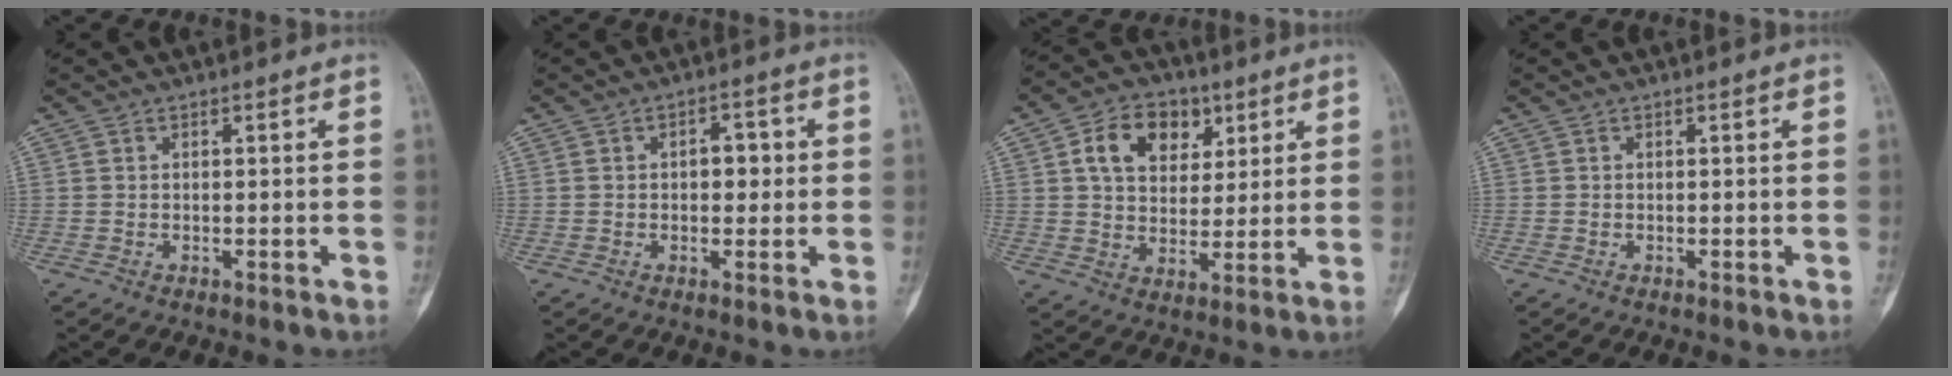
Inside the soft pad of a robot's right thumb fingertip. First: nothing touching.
{"total": 3.9, "force": [0.3, 2.4, 3.0], "torque": [-0.024, 0.007, 0.001]}
{"total": 11.5, "force": [4.4, 8.2, 6.7], "torque": [-0.075, -0.006, 0.074]}
{"total": 0.0}